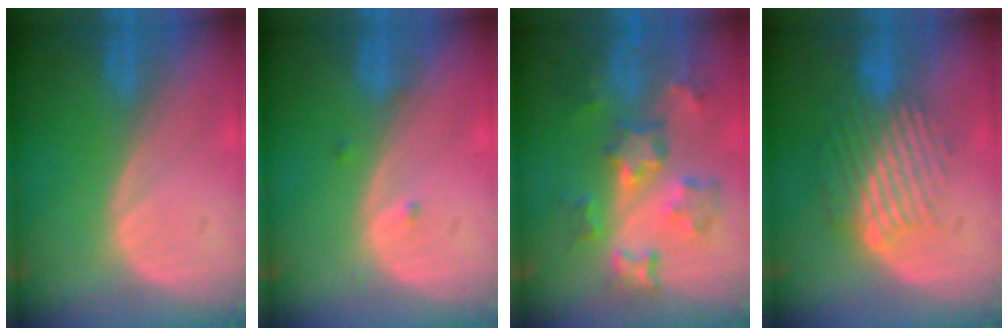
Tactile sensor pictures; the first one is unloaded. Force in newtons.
{"total": 0.8, "press": 0.8, "slide": 0.2}
{"total": 8.8, "press": 7.8, "slide": 4.2}
{"total": 9.5, "press": 7.9, "slide": 5.2}